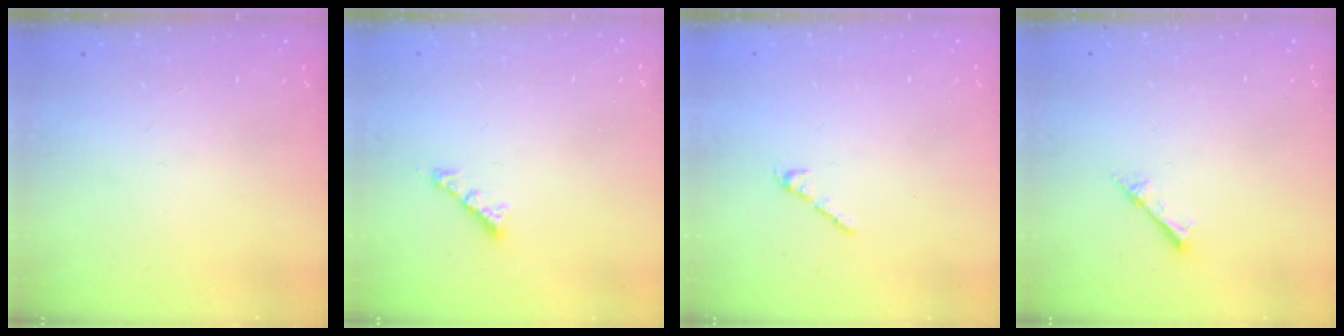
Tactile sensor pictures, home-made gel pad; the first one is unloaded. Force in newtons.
{"total": 2.6, "press": 2.6, "slide": 0.1}
{"total": 2.5, "press": 2.4, "slide": 0.7}
{"total": 2.4, "press": 2.4, "slide": 0.3}